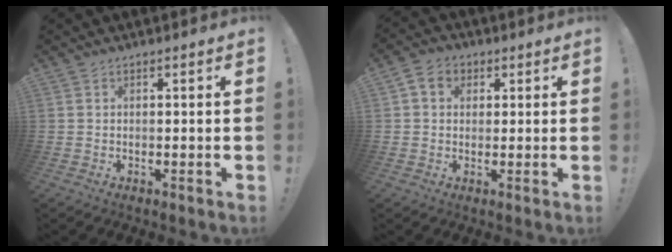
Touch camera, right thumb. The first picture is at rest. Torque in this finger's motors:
{"motor_torque": [0.48, 0.56, 0.23, 0.27, 0.50]}